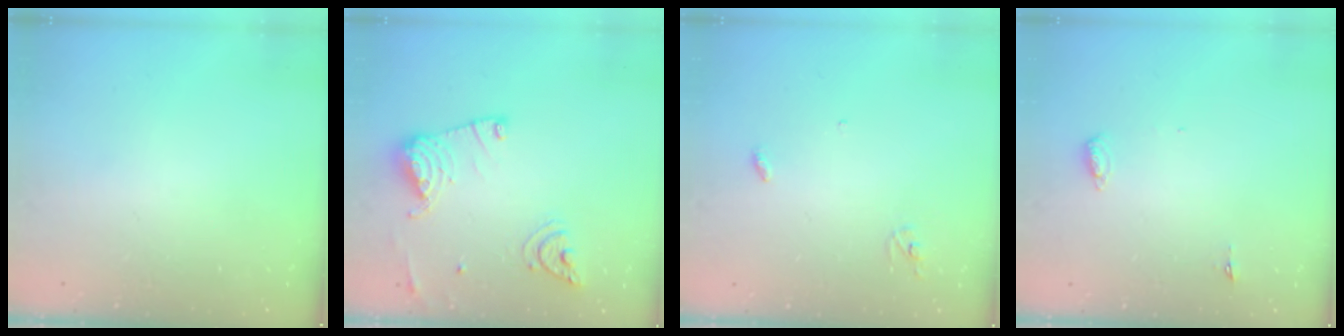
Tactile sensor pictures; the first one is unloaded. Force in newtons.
{"total": 14.5, "press": 14.5, "slide": 1.3}
{"total": 3.0, "press": 2.9, "slide": 0.2}
{"total": 4.7, "press": 4.5, "slide": 1.4}